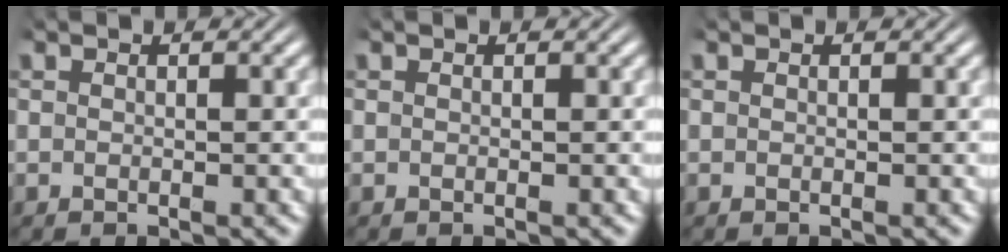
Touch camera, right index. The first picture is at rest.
{"total": 0.0}
{"total": 0.0}